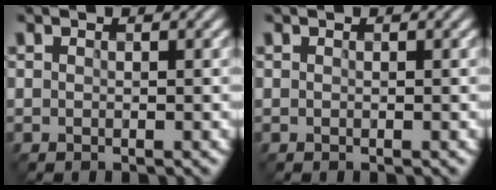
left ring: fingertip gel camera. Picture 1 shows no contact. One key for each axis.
{"total": 0.0}